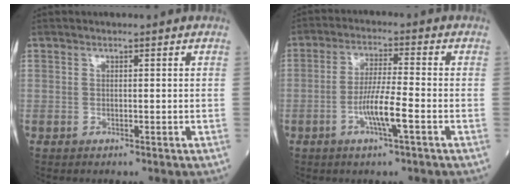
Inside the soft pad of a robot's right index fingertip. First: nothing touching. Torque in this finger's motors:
{"motor_torque": [0.92, -0.41, 0.50, 0.14]}